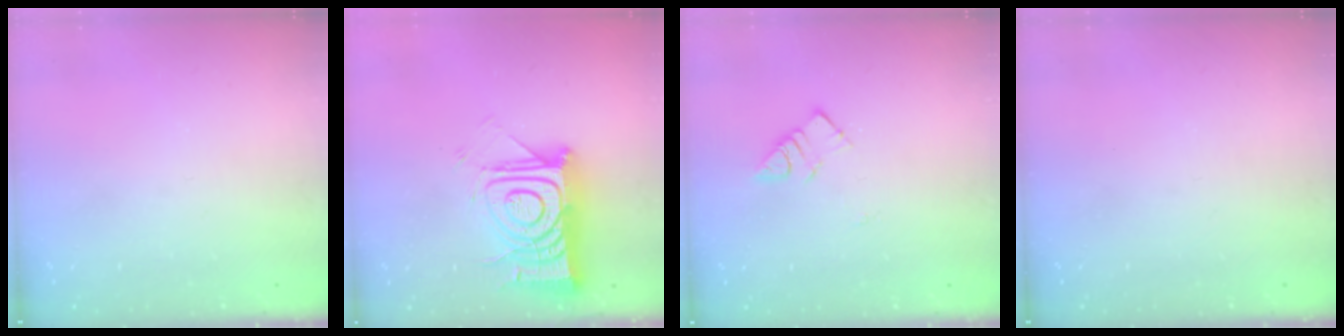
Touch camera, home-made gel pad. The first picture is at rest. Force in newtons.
{"total": 16.3, "press": 16.3, "slide": 1.5}
{"total": 5.0, "press": 5.0, "slide": 0.2}
{"total": 0.0}